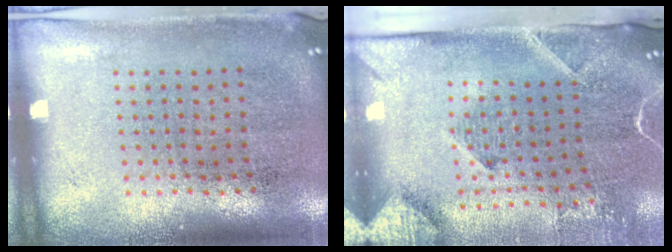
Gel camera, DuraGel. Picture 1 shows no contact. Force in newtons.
{"total": 3.0, "press": 2.1, "slide": 2.1}